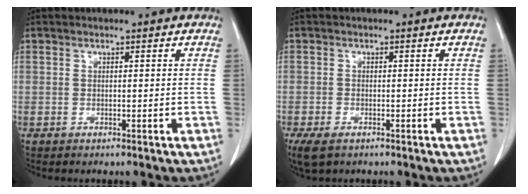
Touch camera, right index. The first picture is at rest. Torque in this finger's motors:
{"motor_torque": [0.49, -0.34, 0.16, 0.02]}